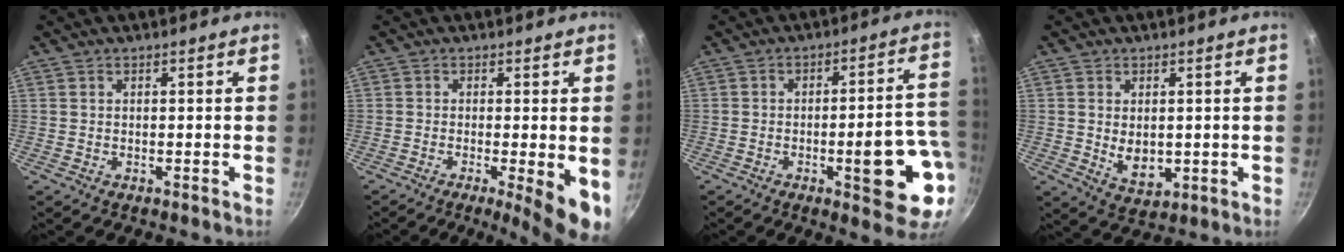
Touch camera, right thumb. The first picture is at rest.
{"total": 8.7, "force": [-2.1, 2.0, 8.2], "torque": [-0.105, -0.007, -0.027]}
{"total": 14.9, "force": [-4.2, 4.4, 13.6], "torque": [-0.141, 0.031, -0.053]}
{"total": 5.9, "force": [0.1, 4.0, 4.4], "torque": [-0.064, -0.014, 0.013]}